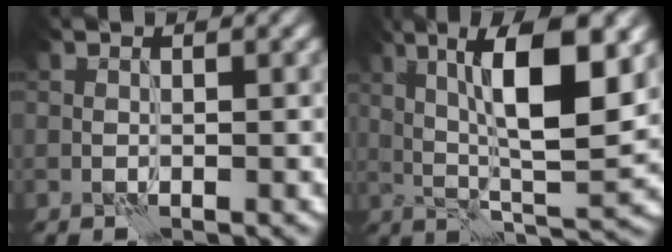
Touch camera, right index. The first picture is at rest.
{"total": 10.9, "force": [2.9, 2.6, 10.2], "torque": [-0.160, 0.006, 0.050]}